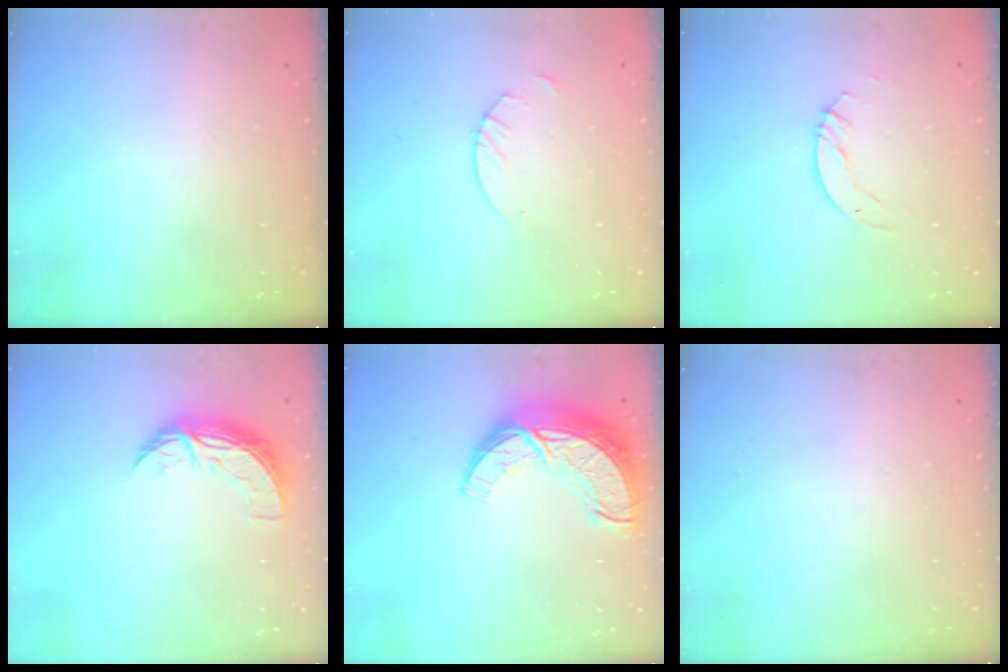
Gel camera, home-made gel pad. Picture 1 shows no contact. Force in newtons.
{"total": 2.7, "press": 2.7, "slide": 0.2}
{"total": 3.0, "press": 3.0, "slide": 0.2}
{"total": 8.6, "press": 8.6, "slide": 0.1}
{"total": 15.1, "press": 15.1, "slide": 1.3}
{"total": 0.0}